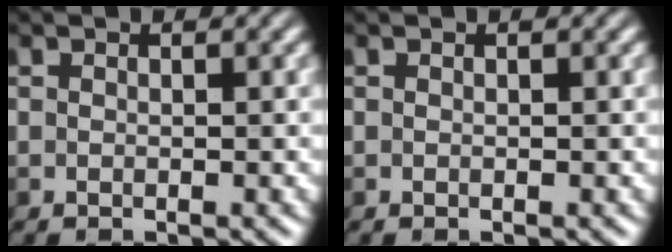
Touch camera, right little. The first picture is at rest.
{"total": 0.0}